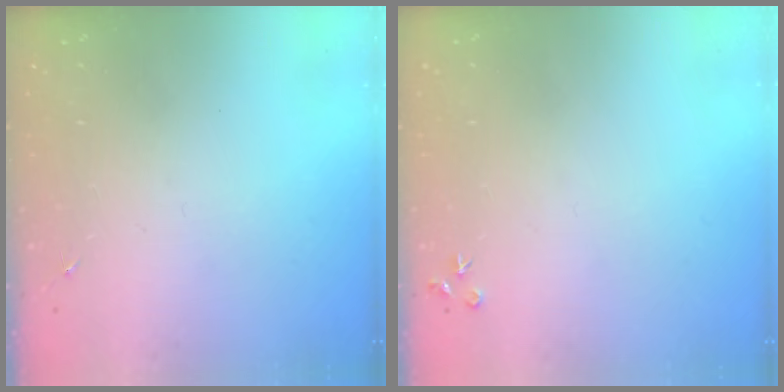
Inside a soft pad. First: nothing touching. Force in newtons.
{"total": 3.5, "press": 3.5, "slide": 0.4}